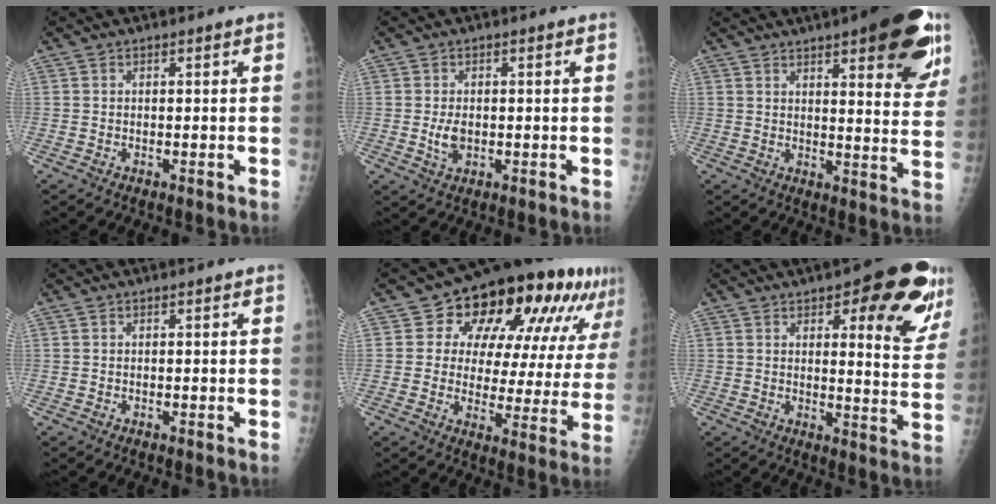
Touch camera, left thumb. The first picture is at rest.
{"total": 3.4, "force": [-0.3, 2.2, 2.5], "torque": [-0.042, -0.004, -0.001]}
{"total": 20.6, "force": [11.6, 6.0, 16.0], "torque": [-0.173, -0.038, 0.143]}
{"total": 0.0}
{"total": 23.2, "force": [12.0, 12.4, 15.5], "torque": [-0.180, -0.006, 0.157]}
{"total": 17.0, "force": [8.4, 5.8, 13.6], "torque": [-0.119, -0.040, 0.100]}